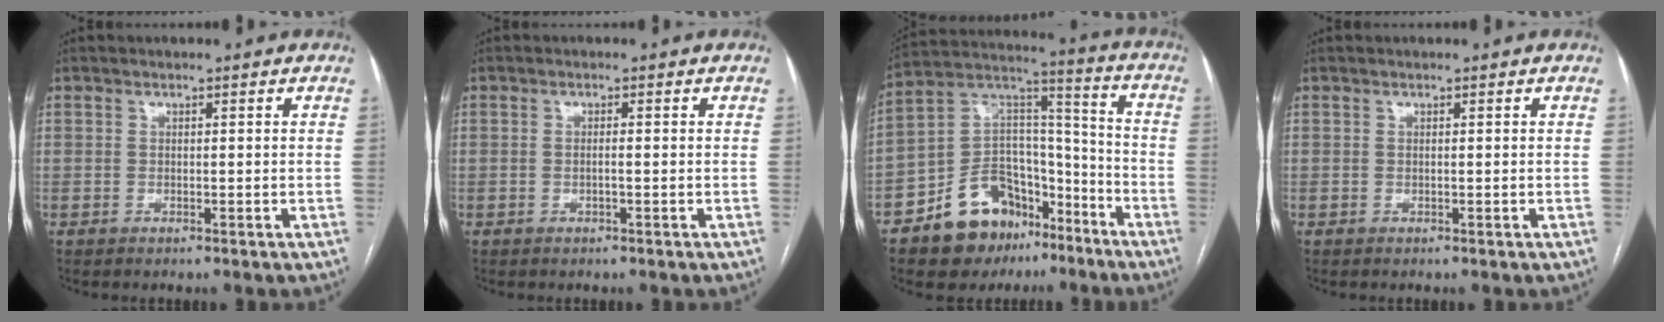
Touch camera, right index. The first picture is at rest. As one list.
[{"total": 0.9, "force": [-0.2, 0.0, 0.9], "torque": [-0.017, 0.000, -0.003]}, {"total": 16.3, "force": [-10.5, 10.2, 7.2], "torque": [-0.115, 0.071, -0.170]}, {"total": 0.0}]